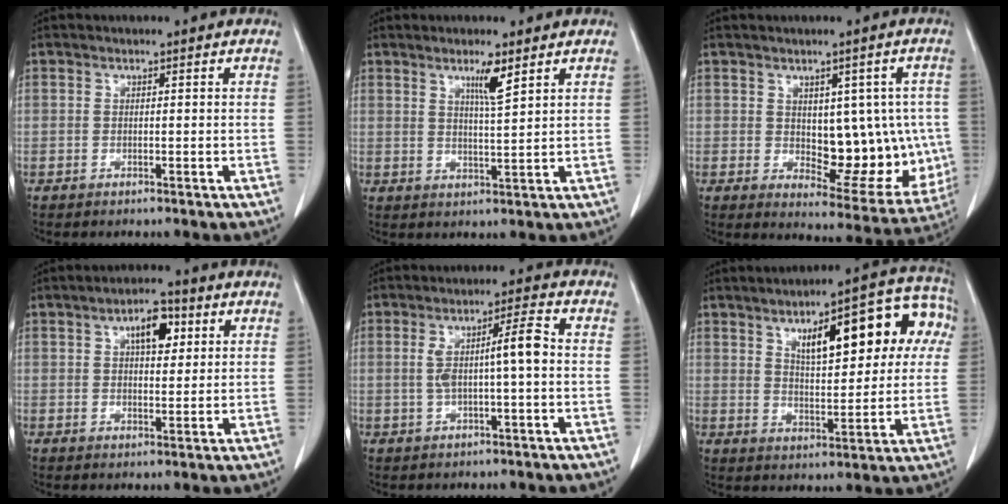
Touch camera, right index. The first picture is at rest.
{"total": 4.4, "force": [2.7, 0.0, 3.5], "torque": [-0.059, -0.007, 0.048]}
{"total": 12.9, "force": [0.5, 6.7, 11.0], "torque": [-0.119, 0.005, 0.029]}
{"total": 6.1, "force": [2.5, 2.6, 4.8], "torque": [-0.075, 0.009, 0.040]}
{"total": 6.4, "force": [0.2, 0.7, 6.4], "torque": [-0.115, 0.018, 0.005]}
{"total": 17.0, "force": [5.7, 5.7, 14.9], "torque": [-0.194, 0.035, 0.079]}